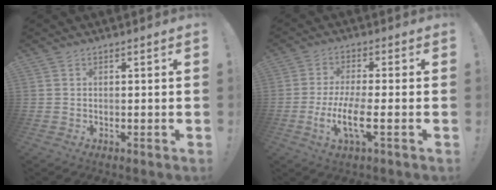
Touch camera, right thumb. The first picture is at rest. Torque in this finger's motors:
{"motor_torque": [-0.01, 0.18, 0.90, -0.61, 0.07]}